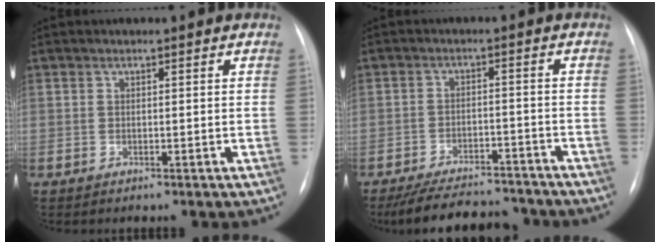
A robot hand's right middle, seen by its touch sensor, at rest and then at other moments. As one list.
[{"total": 12.9, "force": [-11.6, 3.3, 4.4], "torque": [-0.071, 0.003, -0.164]}]